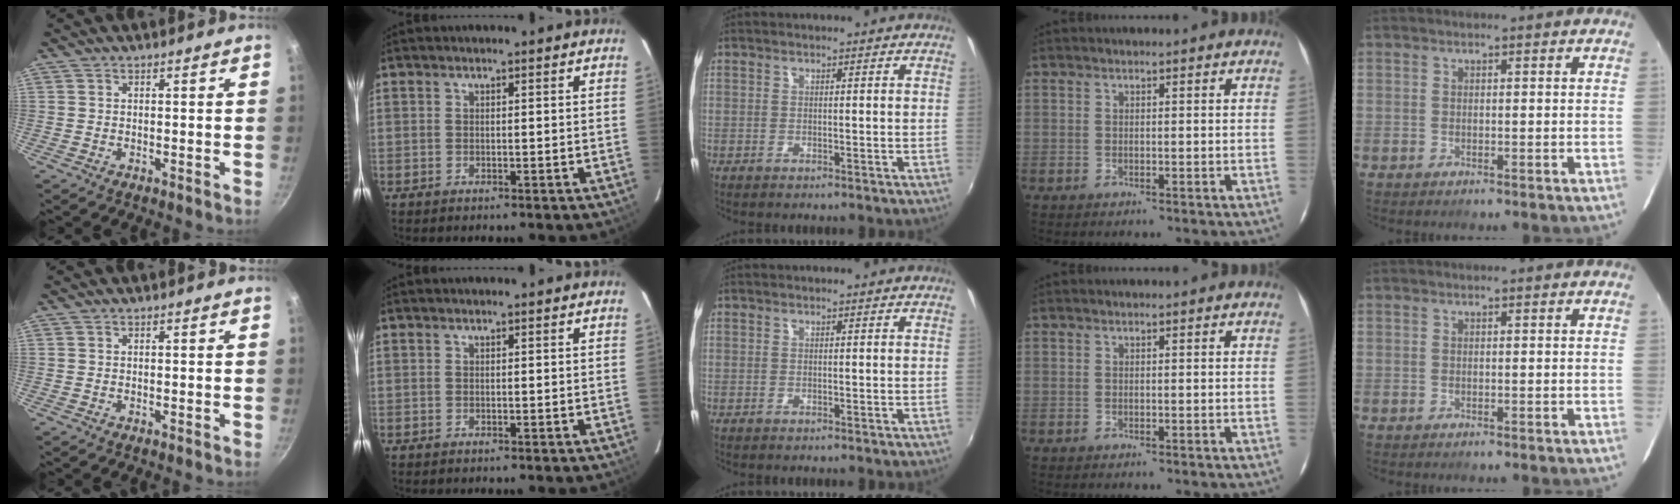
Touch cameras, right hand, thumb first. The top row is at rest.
{}